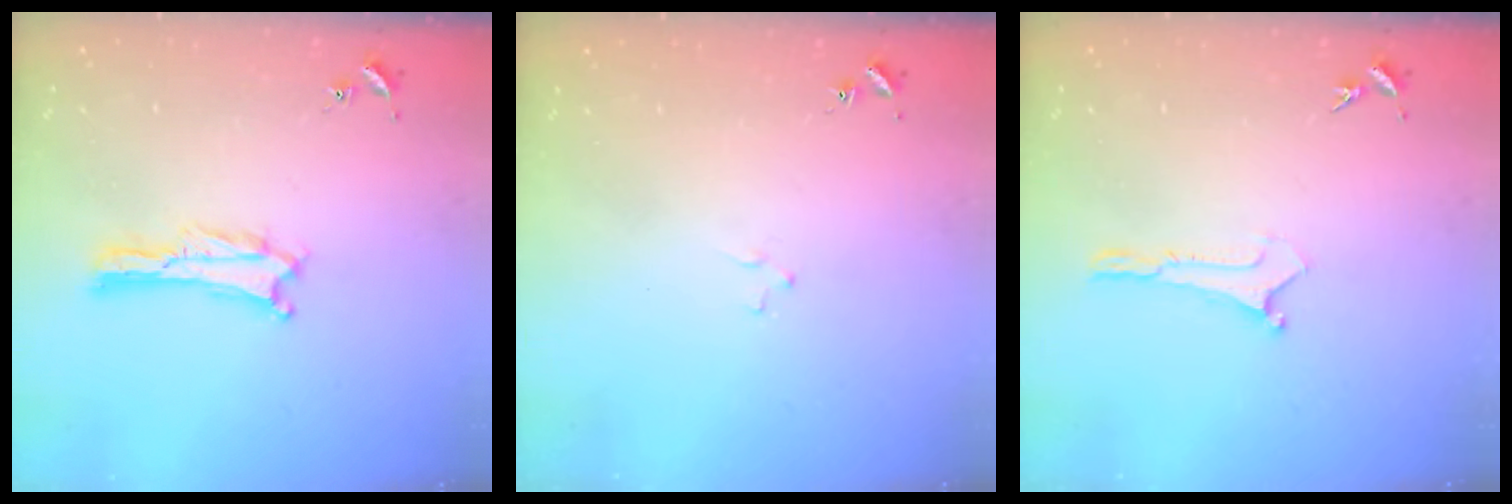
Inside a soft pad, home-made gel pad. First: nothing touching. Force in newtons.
{"total": 1.2, "press": 1.2, "slide": 0.2}
{"total": 0.0}